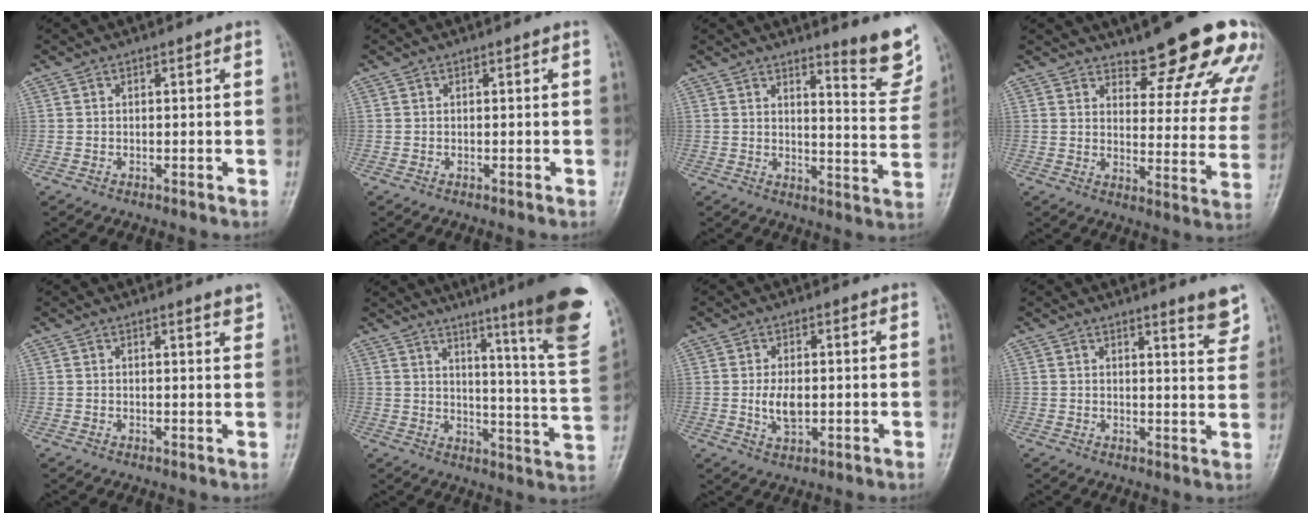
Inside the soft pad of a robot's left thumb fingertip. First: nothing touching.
{"total": 0.0}
{"total": 9.6, "force": [7.2, 1.4, 6.2], "torque": [-0.056, -0.063, 0.095]}
{"total": 18.8, "force": [15.0, 5.3, 10.1], "torque": [-0.082, -0.103, 0.179]}
{"total": 1.8, "force": [1.5, 0.1, 1.0], "torque": [-0.008, -0.010, 0.018]}
{"total": 23.2, "force": [15.2, 1.4, 17.5], "torque": [-0.219, -0.092, 0.198]}
{"total": 4.4, "force": [-0.1, 2.5, 3.7], "torque": [-0.068, -0.007, 0.001]}
{"total": 4.5, "force": [3.6, 0.4, 2.8], "torque": [-0.024, -0.031, 0.044]}